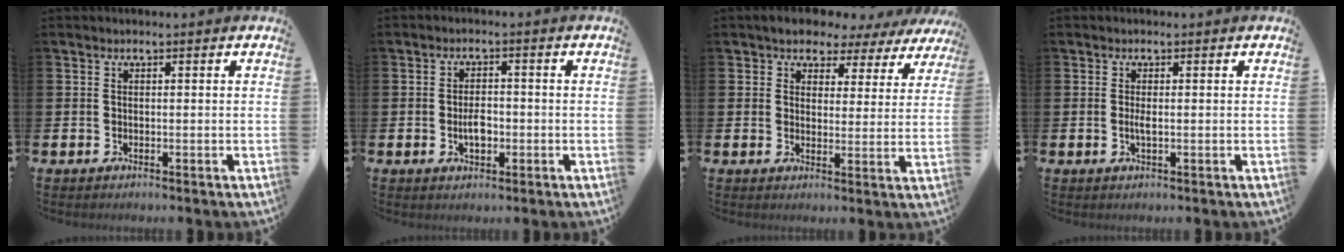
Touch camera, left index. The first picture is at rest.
{"total": 3.0, "force": [-0.6, 1.7, 2.3], "torque": [-0.034, -0.001, -0.014]}
{"total": 4.2, "force": [3.6, 2.1, 0.3], "torque": [-0.026, -0.023, 0.059]}
{"total": 1.3, "force": [-0.1, 0.3, 1.2], "torque": [-0.029, 0.003, -0.002]}